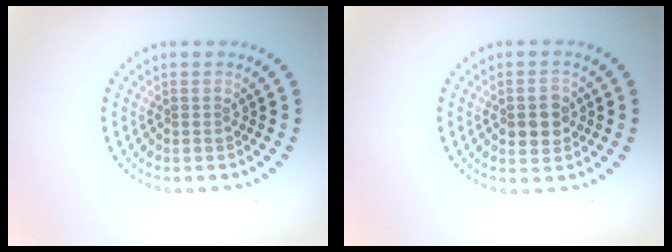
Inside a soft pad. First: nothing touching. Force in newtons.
{"total": 2.5, "press": 2.5, "slide": 0.2}